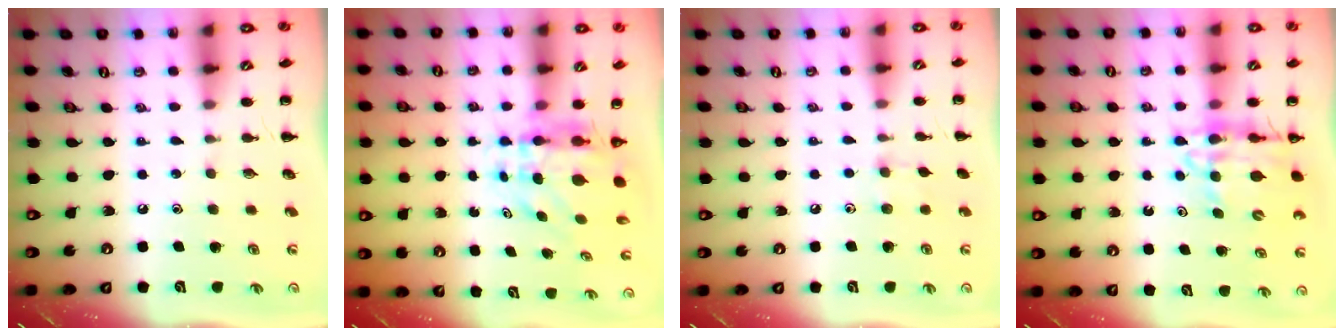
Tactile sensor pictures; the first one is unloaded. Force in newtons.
{"total": 6.2, "press": 6.0, "slide": 1.7}
{"total": 4.3, "press": 4.0, "slide": 1.6}
{"total": 12.4, "press": 12.0, "slide": 3.3}